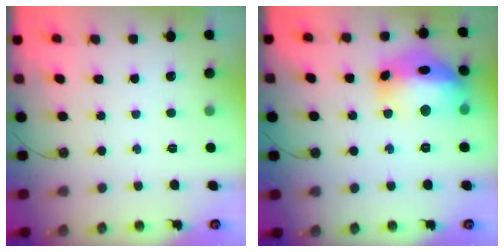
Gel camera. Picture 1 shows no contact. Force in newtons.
{"total": 18.8, "press": 18.7, "slide": 1.9}